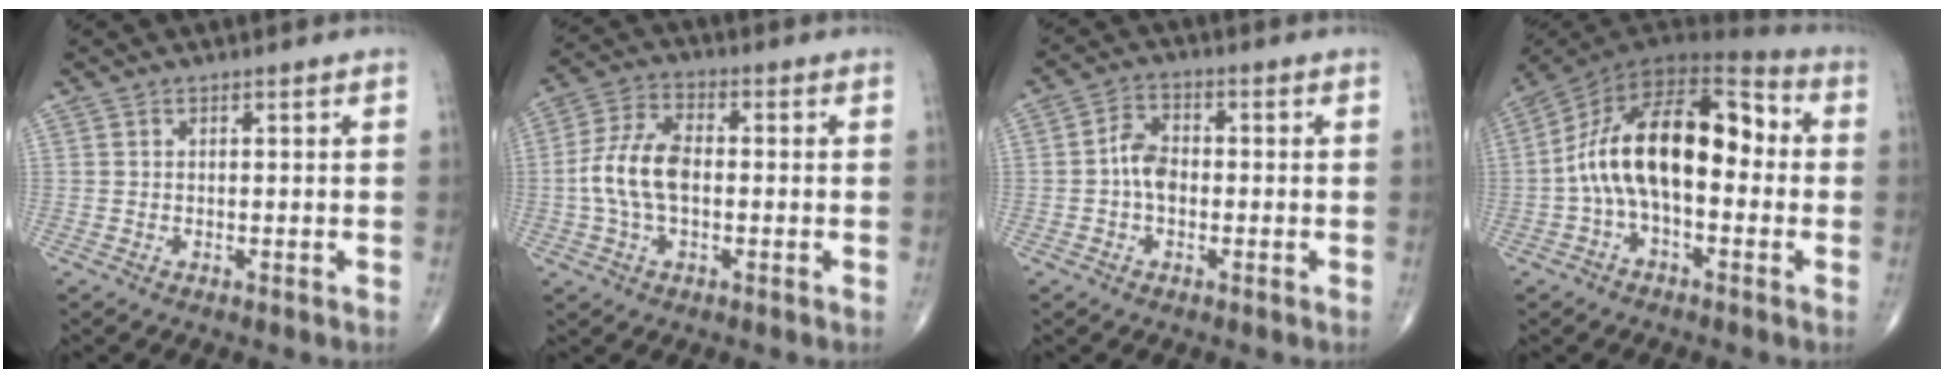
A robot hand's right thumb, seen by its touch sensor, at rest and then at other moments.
{"total": 9.7, "force": [-1.0, 4.9, 8.3], "torque": [-0.184, 0.028, -0.023]}
{"total": 5.3, "force": [-0.7, 3.5, 3.9], "torque": [-0.062, 0.018, -0.022]}
{"total": 19.3, "force": [-0.4, 10.1, 16.5], "torque": [-0.267, 0.055, -0.019]}